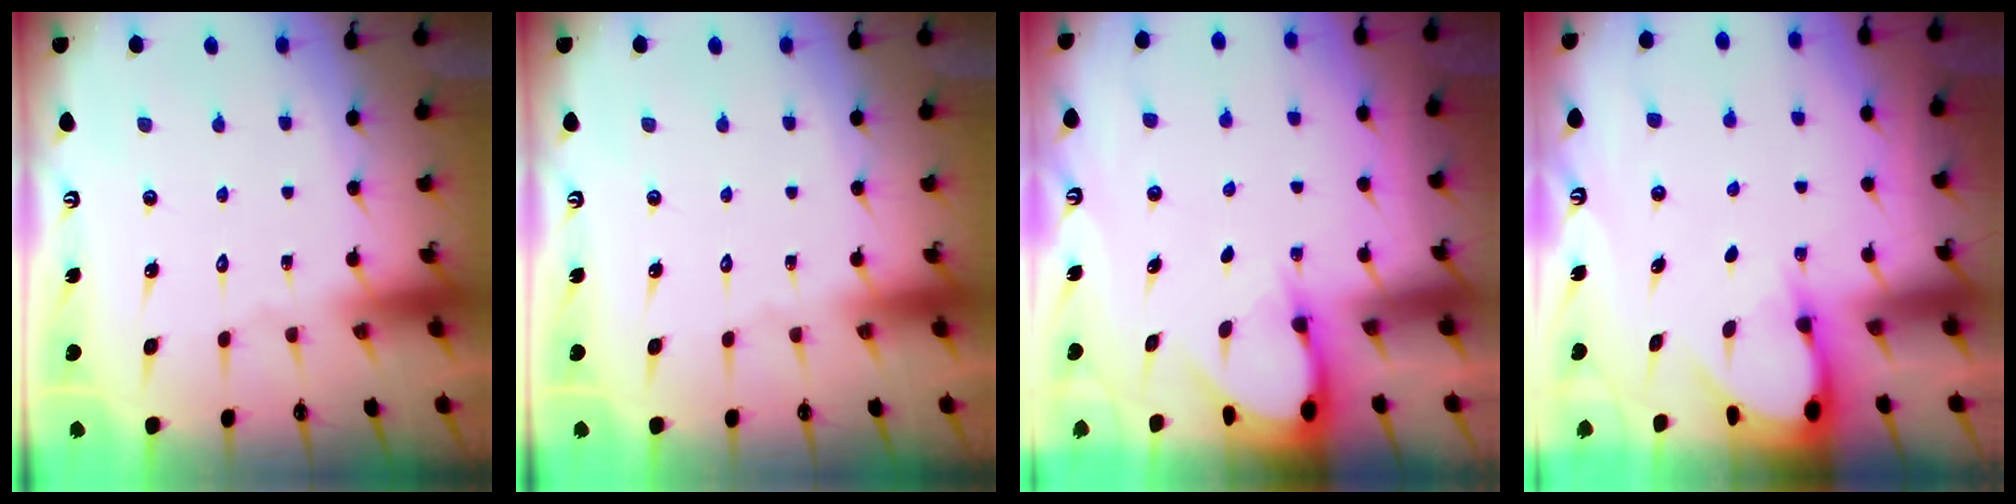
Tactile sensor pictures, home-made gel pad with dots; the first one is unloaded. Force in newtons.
{"total": 0.0}
{"total": 2.9, "press": 2.9, "slide": 0.3}
{"total": 3.0, "press": 3.0, "slide": 0.4}